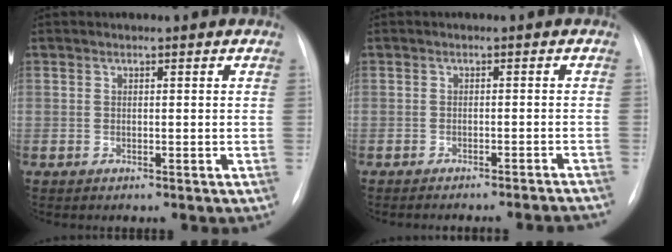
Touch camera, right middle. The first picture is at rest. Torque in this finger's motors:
{"motor_torque": [0.45, -0.45, 0.06, 0.04]}